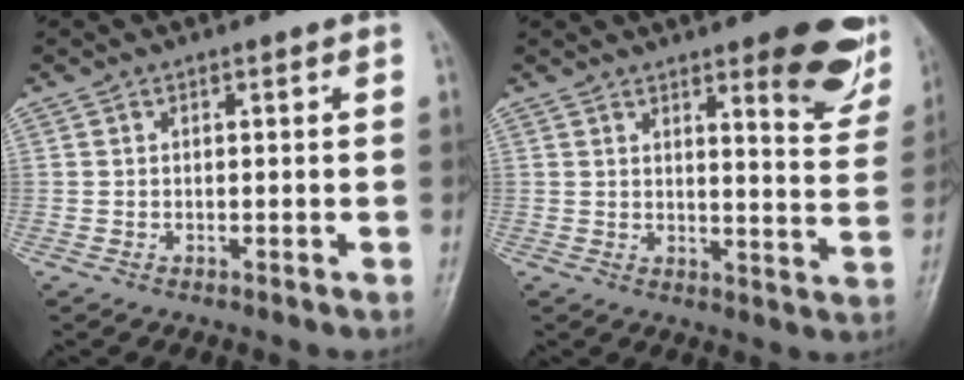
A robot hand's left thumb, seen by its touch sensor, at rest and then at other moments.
{"total": 13.9, "force": [8.2, 4.0, 10.5], "torque": [-0.089, -0.046, 0.098]}